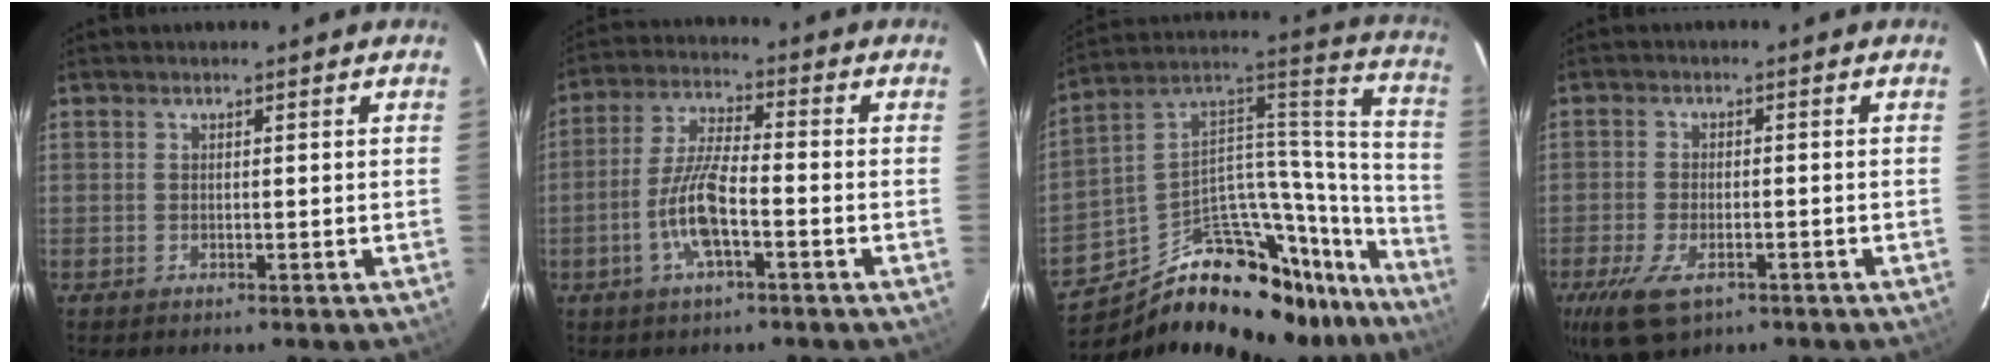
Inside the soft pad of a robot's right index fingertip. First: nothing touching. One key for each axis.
{"total": 8.9, "fx": -3.5, "fy": 2.0, "fz": 7.9, "tx": -0.166, "ty": 0.002, "tz": -0.068}
{"total": 29.7, "fx": -21.6, "fy": 15.1, "fz": 13.6, "tx": -0.178, "ty": 0.077, "tz": -0.318}
{"total": 9.4, "fx": -5.4, "fy": 4.7, "fz": 6.2, "tx": -0.151, "ty": -0.025, "tz": -0.095}